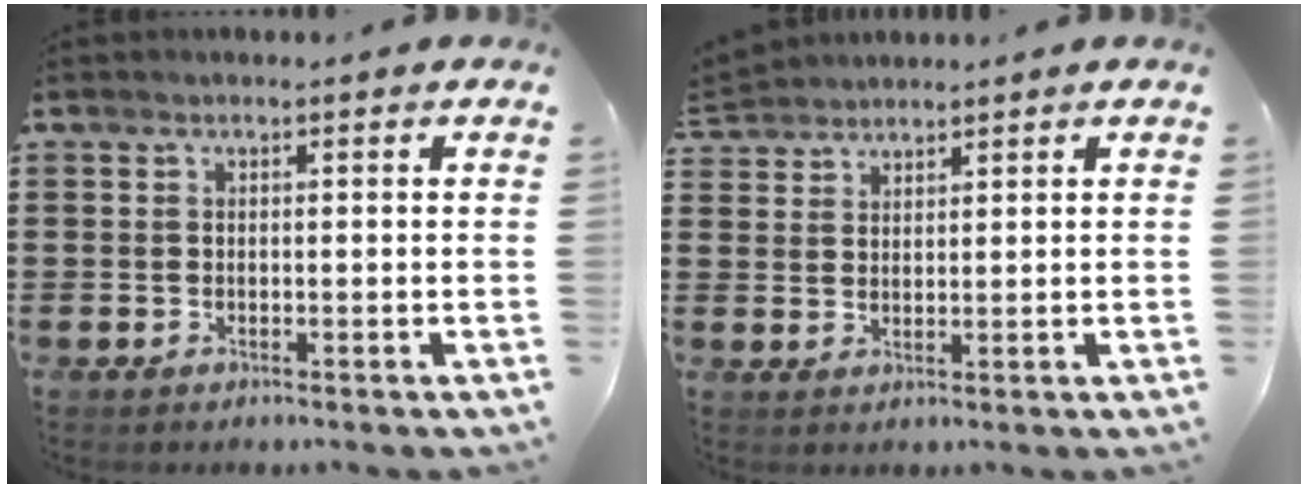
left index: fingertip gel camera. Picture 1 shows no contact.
{"total": 2.7, "force": [2.5, 0.7, -0.3], "torque": [-0.003, -0.003, 0.050]}